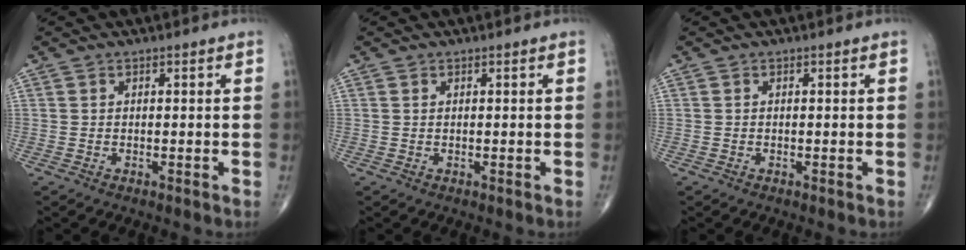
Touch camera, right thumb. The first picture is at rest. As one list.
[{"total": 0.0}, {"total": 0.0}]